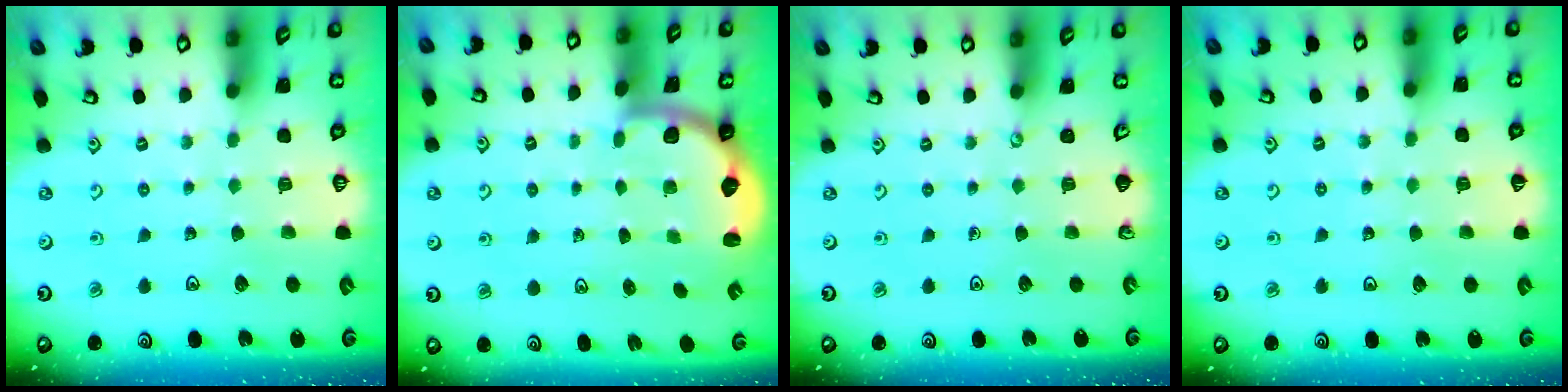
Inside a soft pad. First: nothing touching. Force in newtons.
{"total": 2.2, "press": 2.1, "slide": 0.8}
{"total": 0.0}
{"total": 2.1, "press": 2.1, "slide": 0.2}